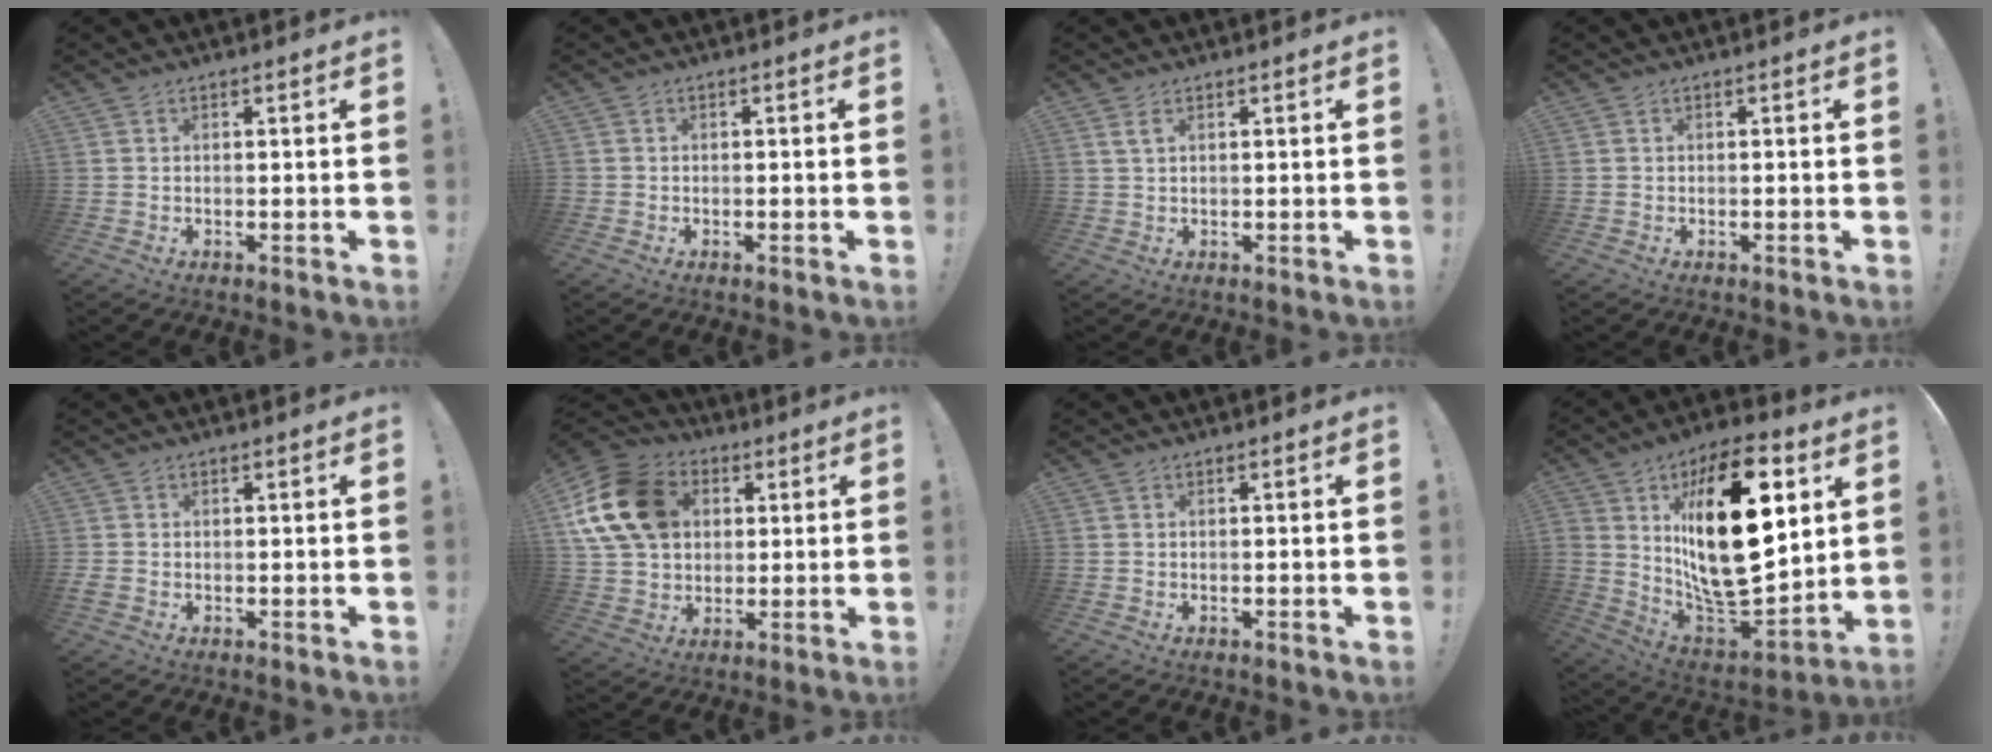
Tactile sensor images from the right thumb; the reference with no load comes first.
{"total": 1.1, "force": [-0.8, 0.6, 0.4], "torque": [-0.010, 0.004, -0.013]}
{"total": 2.3, "force": [1.1, 0.8, 1.9], "torque": [-0.032, -0.002, 0.018]}
{"total": 0.6, "force": [-0.5, 0.0, 0.4], "torque": [-0.010, 0.002, -0.009]}
{"total": 1.1, "force": [0.0, 1.0, 0.5], "torque": [-0.008, 0.003, 0.000]}
{"total": 19.1, "force": [5.2, 14.7, 11.0], "torque": [-0.193, -0.003, 0.102]}
{"total": 0.6, "force": [-0.5, -0.2, 0.3], "torque": [-0.008, 0.001, -0.008]}
{"total": 28.6, "force": [7.9, 14.7, 23.2], "torque": [-0.402, -0.044, 0.140]}